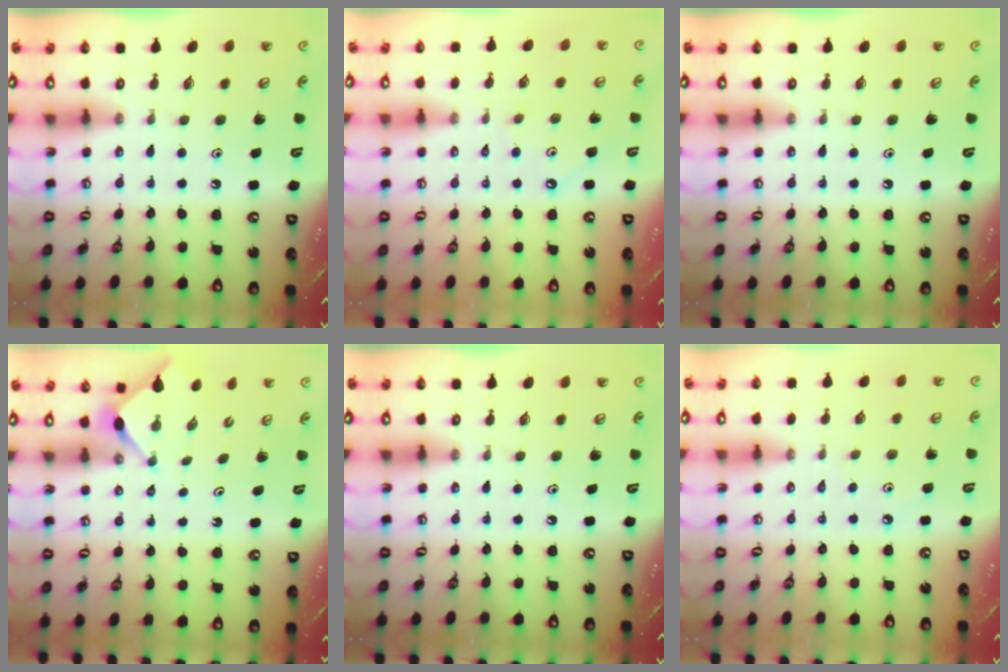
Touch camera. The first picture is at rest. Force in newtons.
{"total": 1.0, "press": 0.9, "slide": 0.3}
{"total": 0.0}
{"total": 2.9, "press": 2.9, "slide": 0.3}
{"total": 0.0}
{"total": 1.1, "press": 1.1, "slide": 0.4}